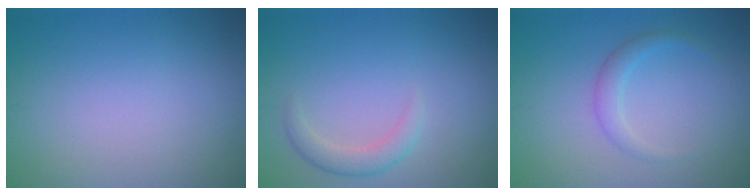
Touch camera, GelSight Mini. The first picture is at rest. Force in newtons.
{"total": 2.0, "press": 2.0, "slide": 0.1}
{"total": 1.7, "press": 1.7, "slide": 0.0}